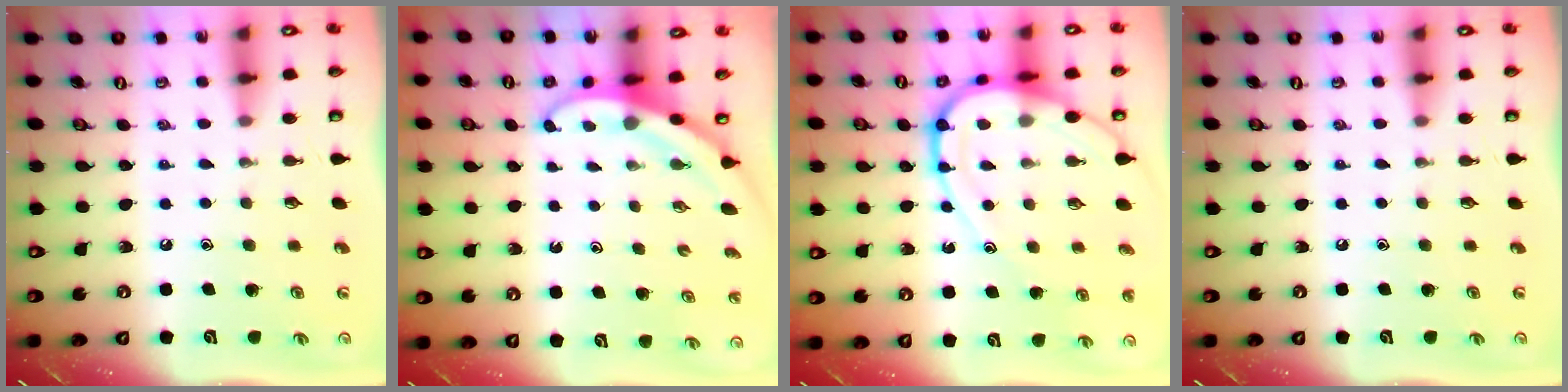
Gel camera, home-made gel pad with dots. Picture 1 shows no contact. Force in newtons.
{"total": 3.1, "press": 3.1, "slide": 0.1}
{"total": 14.2, "press": 14.1, "slide": 1.5}
{"total": 0.0}